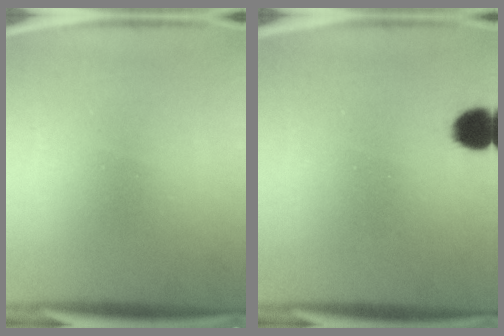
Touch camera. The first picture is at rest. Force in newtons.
{"total": 5.5}